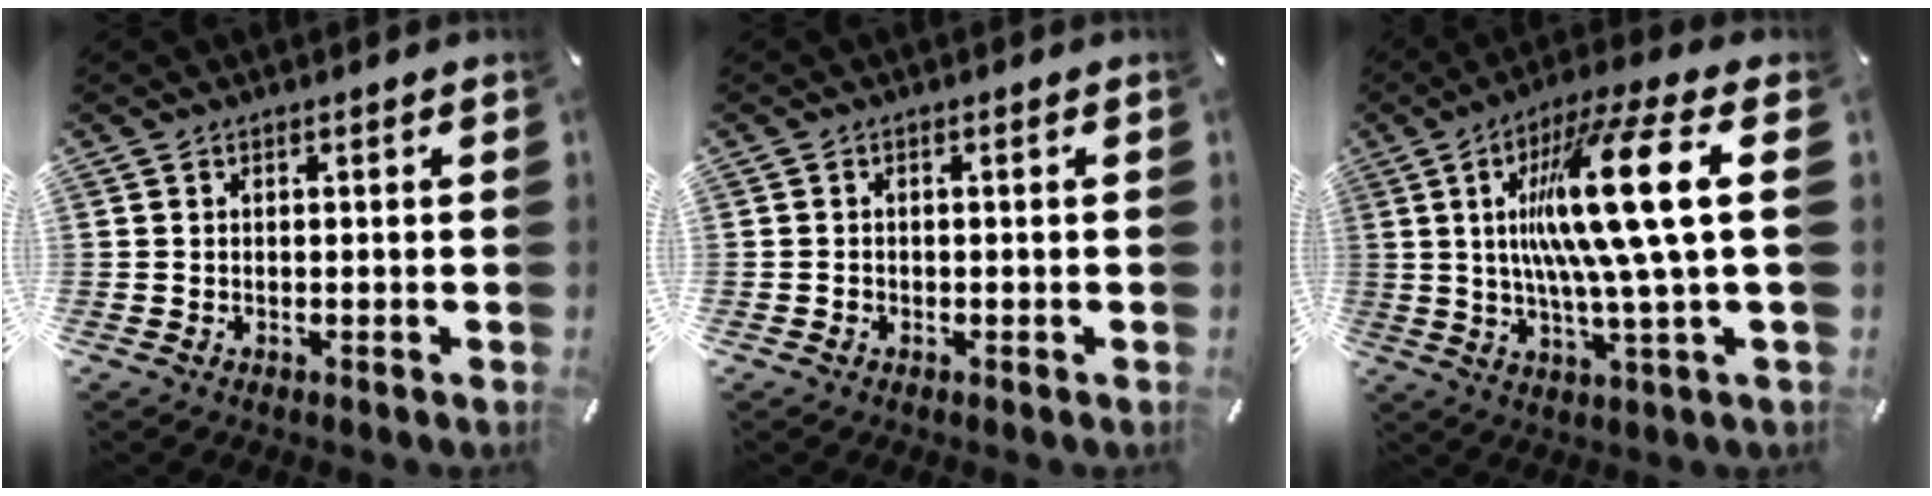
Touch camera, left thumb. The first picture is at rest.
{"total": 0.7, "force": [-0.4, 0.5, 0.0], "torque": [0.000, 0.005, -0.011]}
{"total": 20.5, "force": [3.9, 2.1, 20.0], "torque": [-0.380, -0.016, 0.035]}